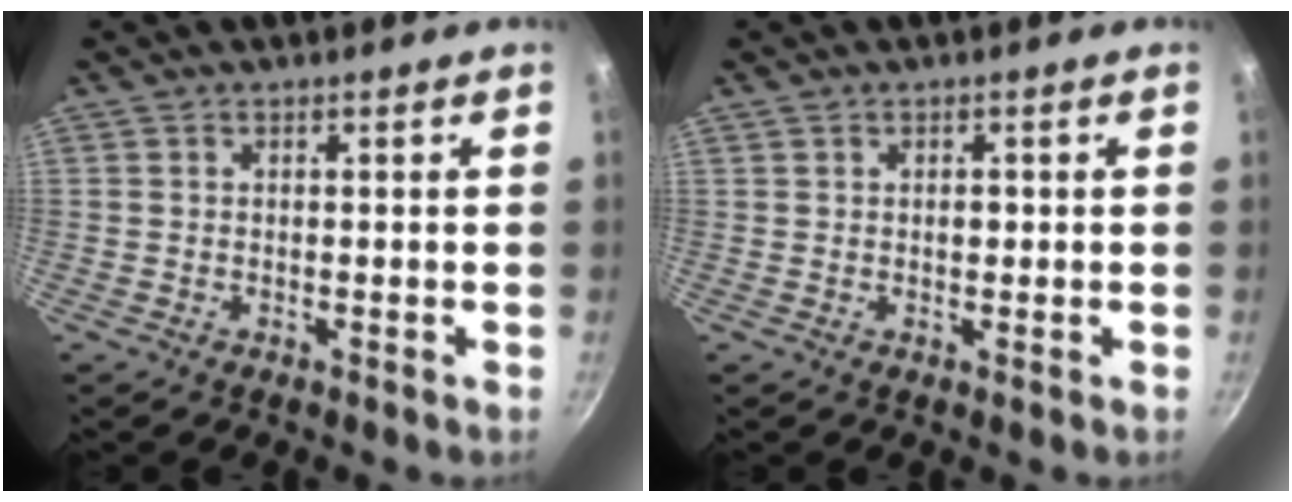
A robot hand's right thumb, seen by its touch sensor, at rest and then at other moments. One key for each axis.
{"total": 1.3, "fx": 0.1, "fy": 0.9, "fz": 0.9, "tx": -0.004, "ty": 0.004, "tz": 0.001}